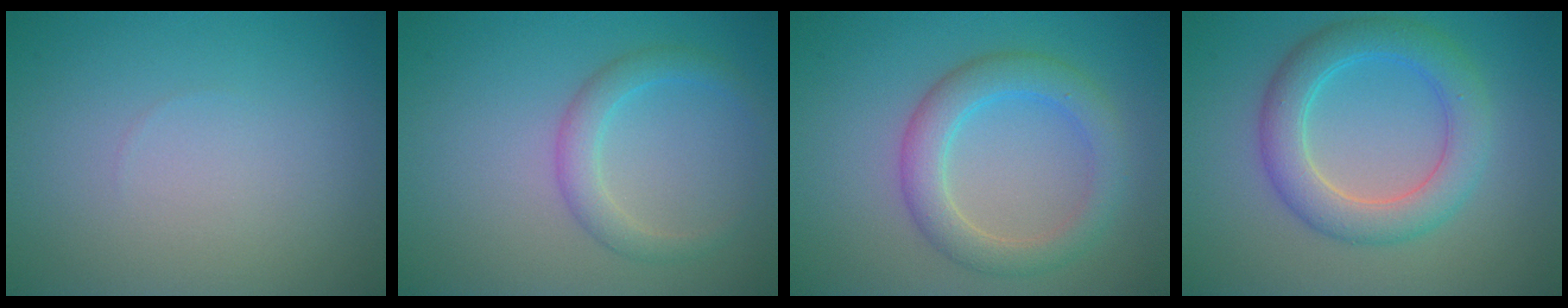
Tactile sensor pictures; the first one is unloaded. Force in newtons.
{"total": 2.4, "press": 2.4, "slide": 0.1}
{"total": 4.2, "press": 4.2, "slide": 0.4}
{"total": 5.2, "press": 5.2, "slide": 0.2}